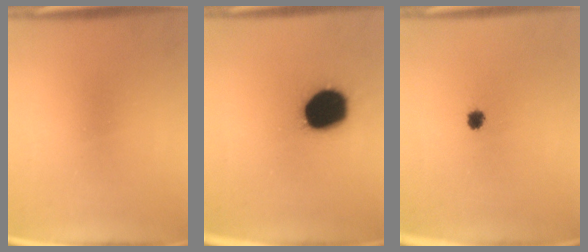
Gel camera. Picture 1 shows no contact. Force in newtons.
{"total": 18.7}
{"total": 2.4}